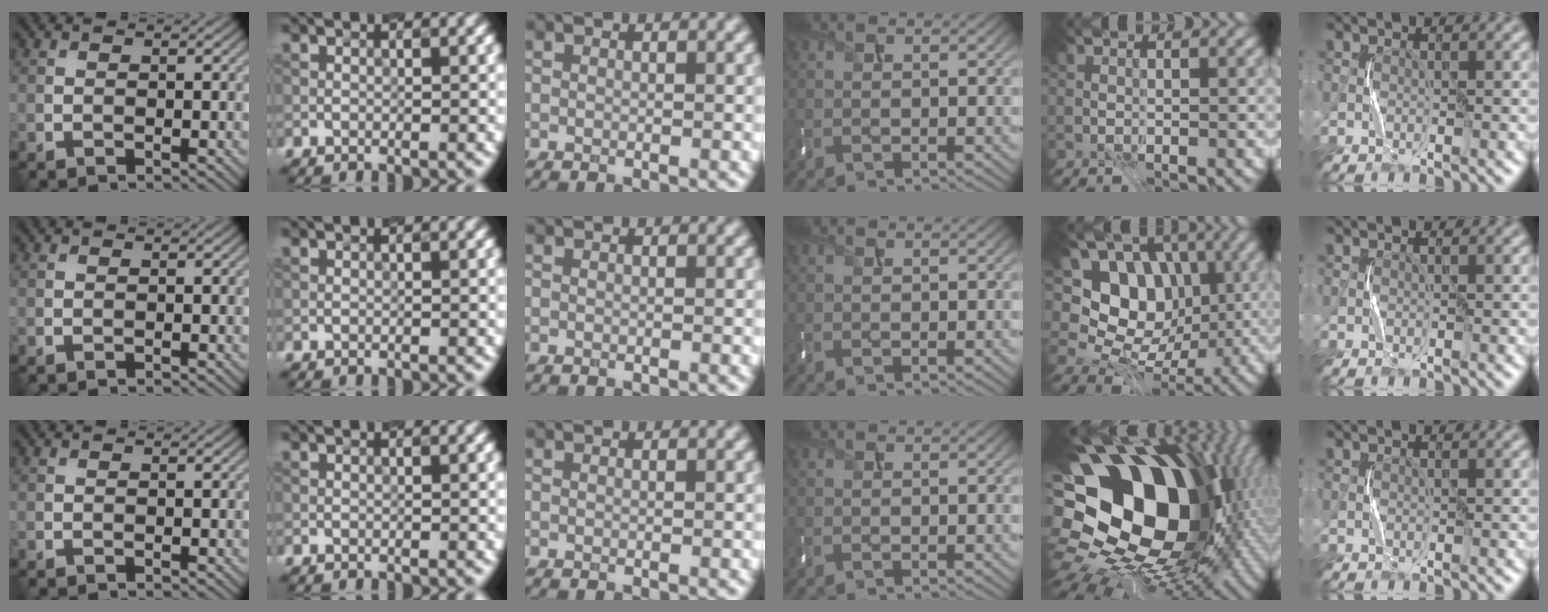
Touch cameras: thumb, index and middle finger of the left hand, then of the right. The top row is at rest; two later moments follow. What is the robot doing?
{"motion": "press", "object": "mouse"}